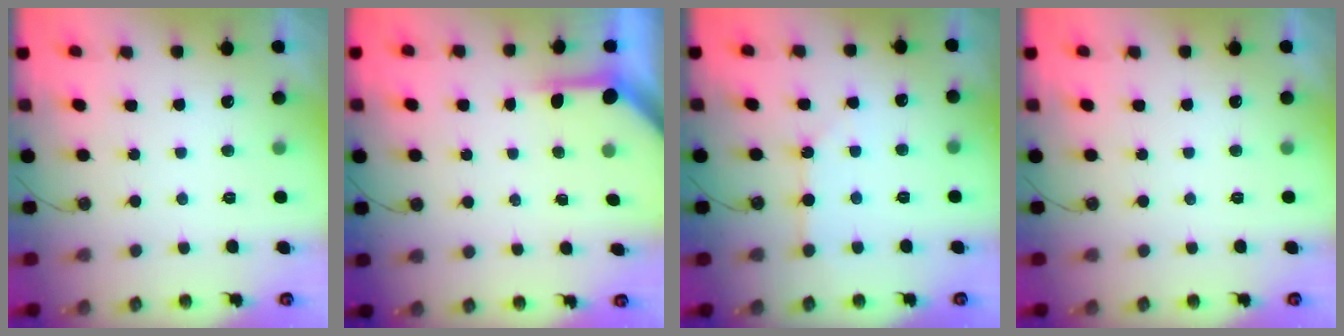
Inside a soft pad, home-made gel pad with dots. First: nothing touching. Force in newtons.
{"total": 3.8, "press": 3.8, "slide": 0.4}
{"total": 2.6, "press": 2.5, "slide": 0.4}
{"total": 0.0}